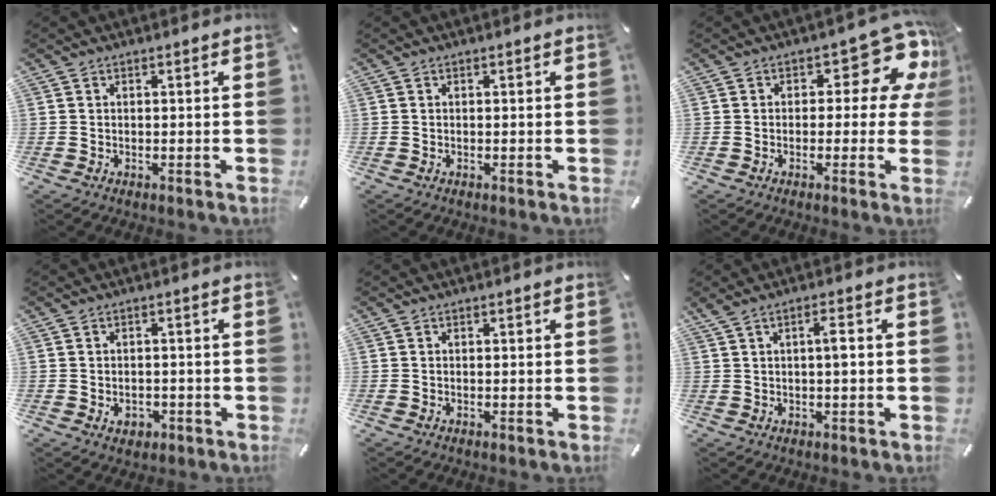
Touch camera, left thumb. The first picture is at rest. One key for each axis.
{"total": 0.0}
{"total": 12.0, "fx": 5.6, "fy": 6.0, "fz": 8.8, "tx": -0.109, "ty": -0.044, "tz": 0.095}
{"total": 3.0, "fx": -1.0, "fy": 2.3, "fz": 1.5, "tx": -0.019, "ty": 0.003, "tz": -0.021}
{"total": 0.0}
{"total": 3.7, "fx": 0.4, "fy": 0.8, "fz": 3.5, "tx": -0.069, "ty": 0.005, "tz": 0.004}